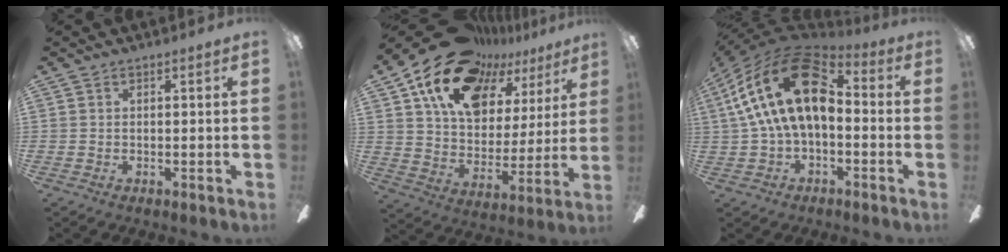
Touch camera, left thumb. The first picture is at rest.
{"total": 21.0, "force": [14.6, 11.6, 9.7], "torque": [-0.178, -0.090, 0.262]}
{"total": 22.5, "force": [5.5, 12.5, 17.8], "torque": [-0.335, -0.002, 0.098]}